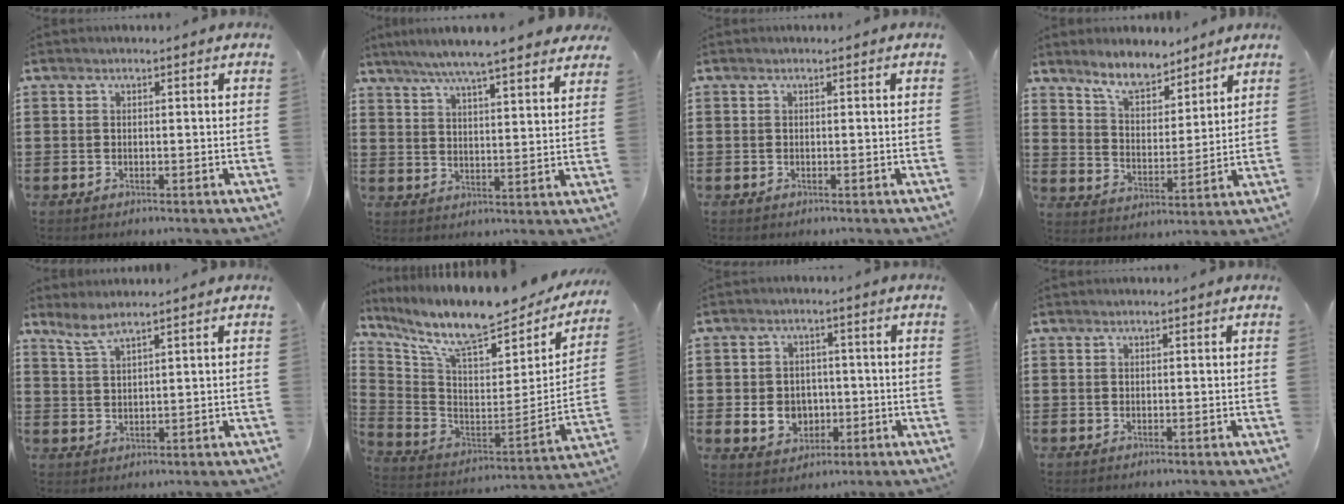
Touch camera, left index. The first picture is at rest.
{"total": 6.3, "force": [5.6, -0.2, 2.9], "torque": [-0.077, -0.024, 0.095]}
{"total": 0.0}
{"total": 6.8, "force": [6.2, 1.7, 2.1], "torque": [-0.066, -0.021, 0.113]}
{"total": 3.1, "force": [2.6, 0.2, 1.7], "torque": [-0.040, -0.001, 0.048]}
{"total": 10.9, "force": [8.9, 2.2, 5.8], "torque": [-0.136, -0.073, 0.150]}
{"total": 5.3, "force": [-0.8, 4.6, 2.4], "torque": [-0.048, 0.008, -0.015]}
{"total": 0.0}